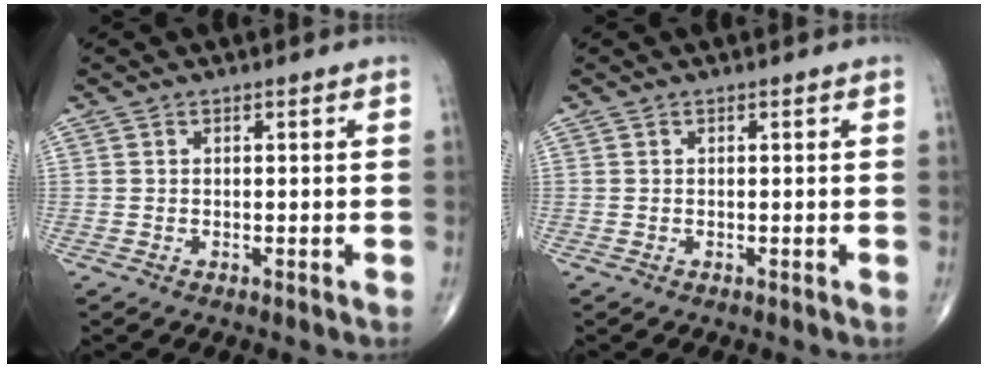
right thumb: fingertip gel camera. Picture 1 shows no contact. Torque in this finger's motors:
{"motor_torque": [0.12, 0.14, 0.02, -0.02, 0.01]}